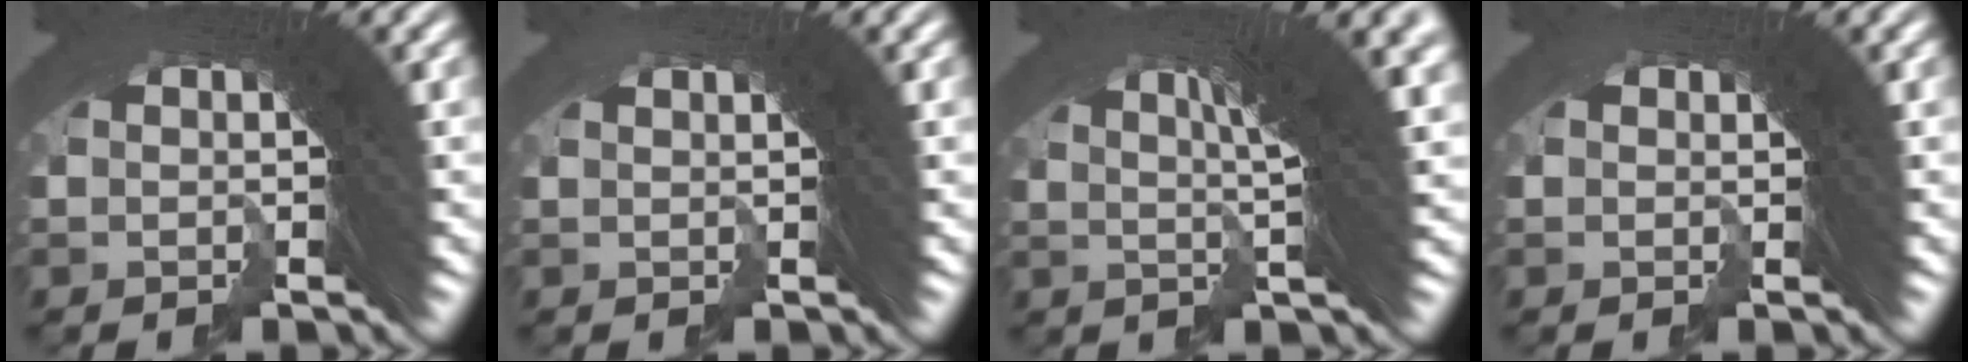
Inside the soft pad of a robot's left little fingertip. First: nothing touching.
{"total": 1.0, "force": [0.2, -0.9, 0.1], "torque": [-0.005, 0.000, 0.009]}
{"total": 8.7, "force": [4.8, -0.6, 7.2], "torque": [-0.074, 0.064, 0.062]}
{"total": 0.7, "force": [-0.5, 0.3, -0.4], "torque": [-0.001, -0.012, -0.004]}